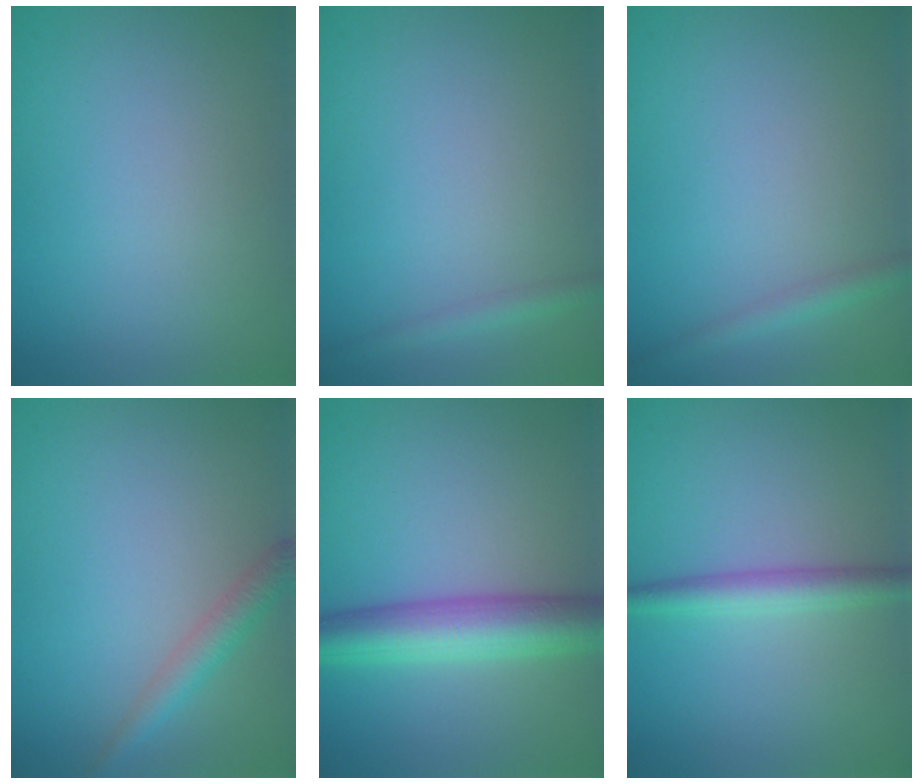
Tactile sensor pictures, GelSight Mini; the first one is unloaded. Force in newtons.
{"total": 1.3, "press": 1.3, "slide": 0.1}
{"total": 1.6, "press": 1.6, "slide": 0.1}
{"total": 2.3, "press": 2.3, "slide": 0.1}
{"total": 6.3, "press": 6.3, "slide": 0.1}
{"total": 2.5, "press": 2.5, "slide": 0.0}